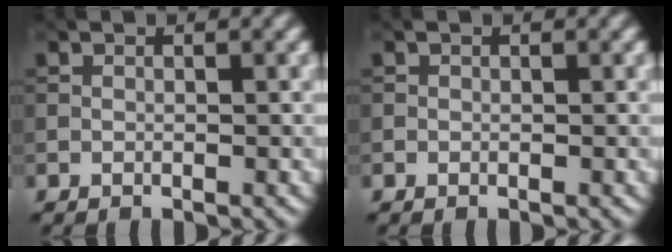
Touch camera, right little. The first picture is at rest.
{"total": 0.0}